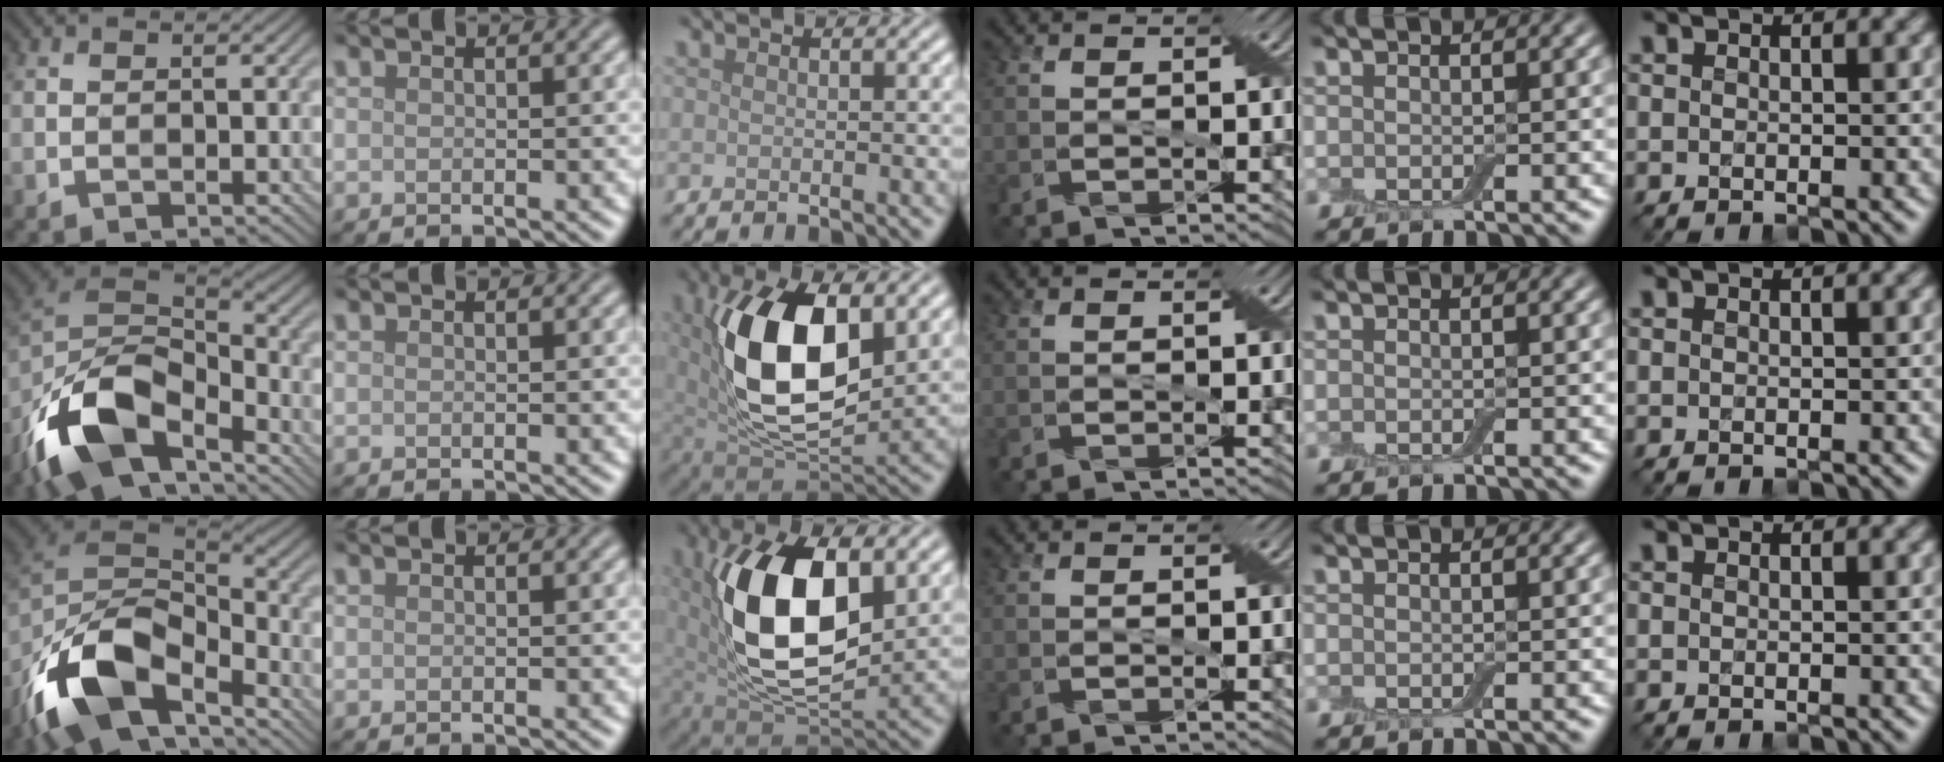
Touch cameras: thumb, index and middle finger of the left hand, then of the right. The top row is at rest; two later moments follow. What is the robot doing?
{"motion": "cut", "object": "aluminum foil"}